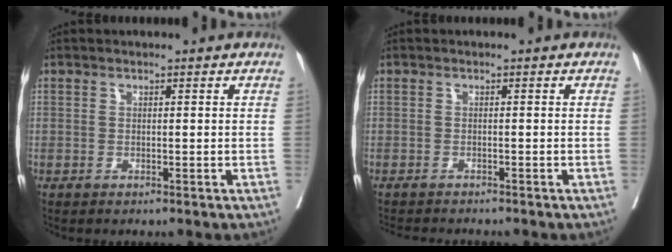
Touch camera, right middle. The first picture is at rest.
{"total": 3.8, "force": [-3.7, -0.1, 0.8], "torque": [-0.005, -0.013, -0.058]}